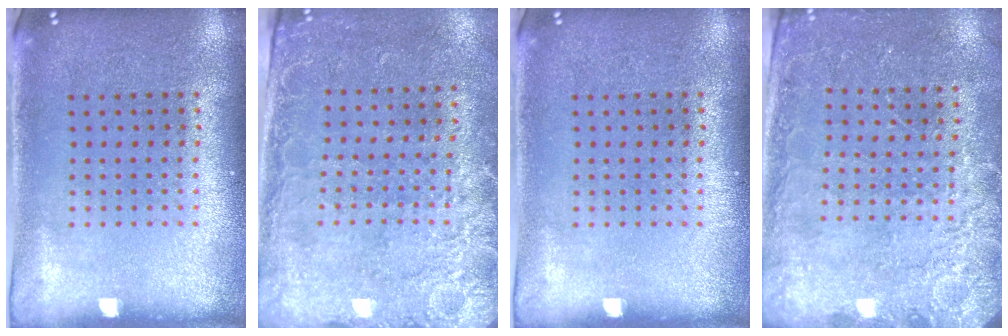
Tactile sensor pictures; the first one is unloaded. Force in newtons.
{"total": 2.6, "press": 2.2, "slide": 1.4}
{"total": 0.0}
{"total": 2.5, "press": 2.5, "slide": 0.5}